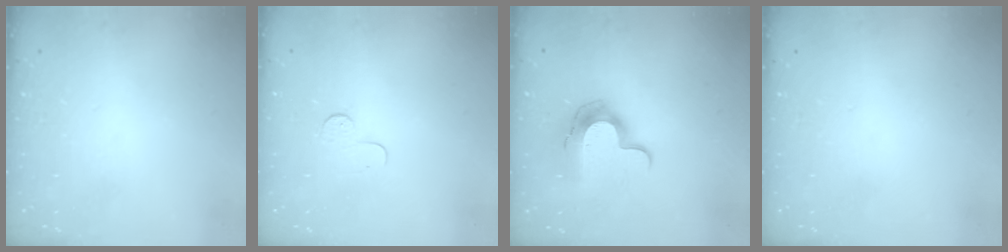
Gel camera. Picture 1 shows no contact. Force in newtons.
{"total": 5.0, "press": 4.9, "slide": 0.5}
{"total": 12.2, "press": 12.2, "slide": 0.3}
{"total": 0.0}